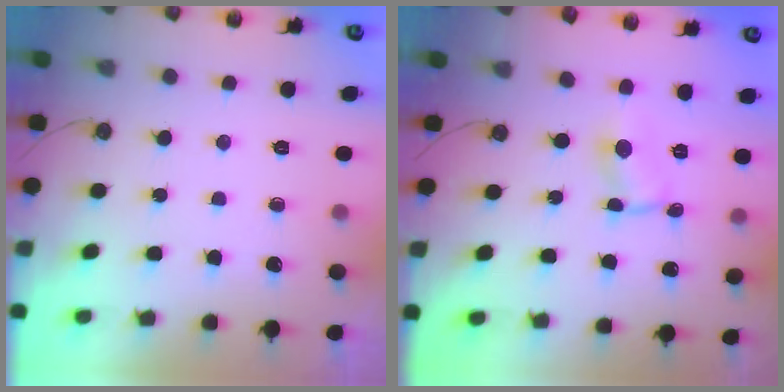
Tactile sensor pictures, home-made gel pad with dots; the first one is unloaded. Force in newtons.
{"total": 1.0, "press": 1.0, "slide": 0.1}